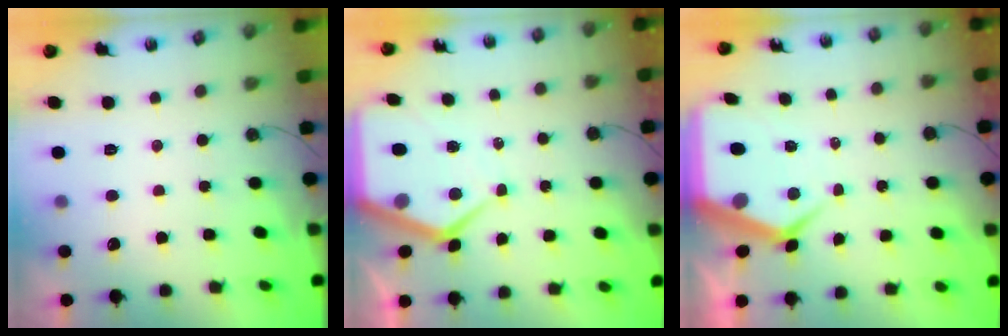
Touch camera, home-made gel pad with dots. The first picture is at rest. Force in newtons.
{"total": 10.4, "press": 10.4, "slide": 0.9}
{"total": 9.5, "press": 9.4, "slide": 0.9}